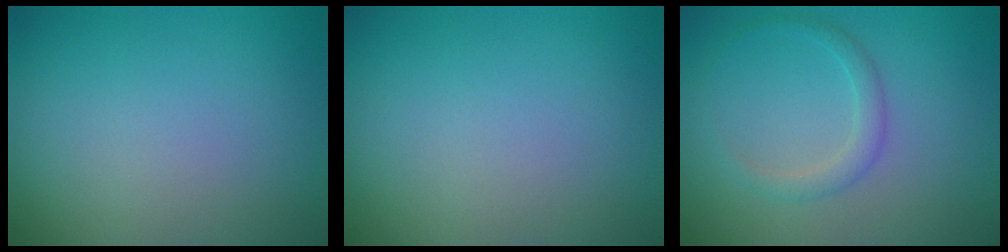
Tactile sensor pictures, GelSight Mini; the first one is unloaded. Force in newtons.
{"total": 0.0}
{"total": 1.6, "press": 1.6, "slide": 0.1}